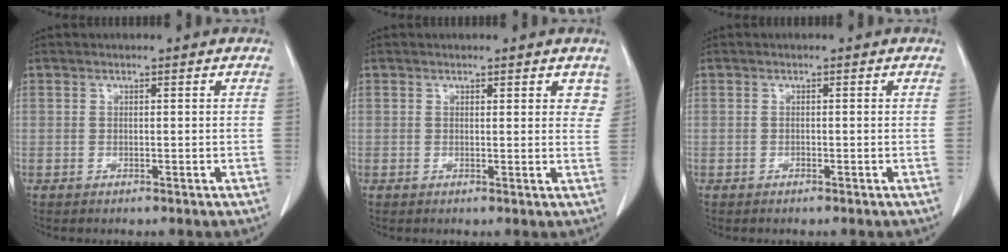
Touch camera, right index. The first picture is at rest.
{"total": 3.2, "force": [2.4, 1.3, 1.8], "torque": [-0.006, -0.003, 0.019]}
{"total": 0.0}